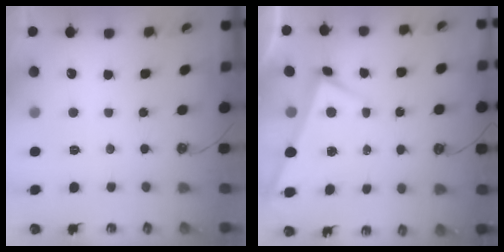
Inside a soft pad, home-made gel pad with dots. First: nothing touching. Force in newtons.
{"total": 3.0, "press": 3.0, "slide": 0.0}